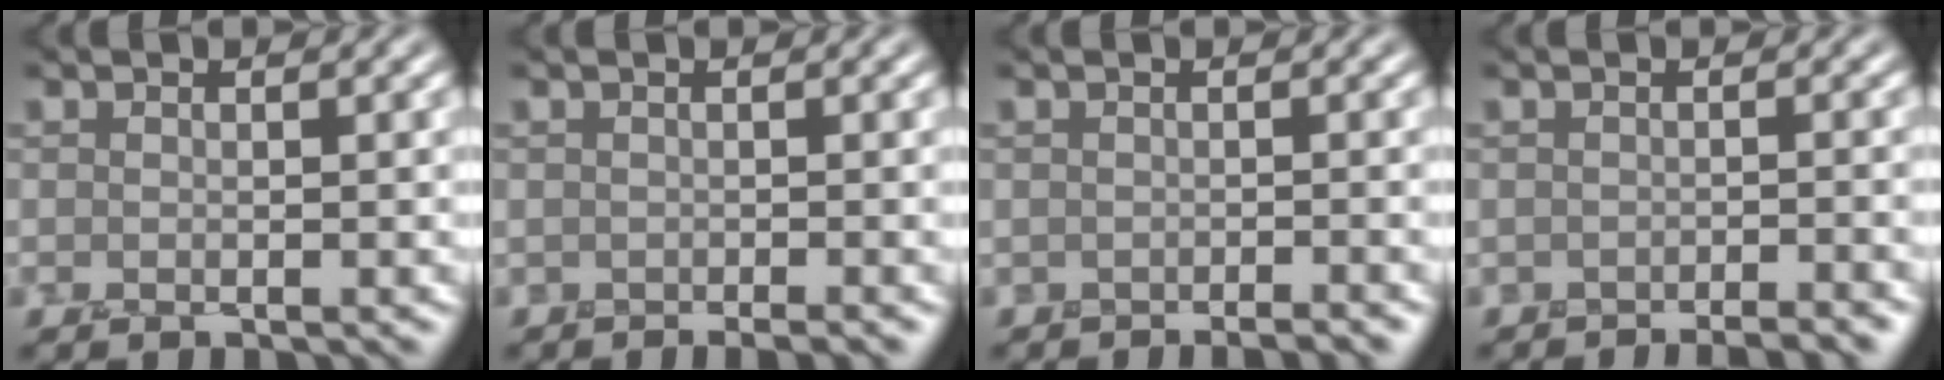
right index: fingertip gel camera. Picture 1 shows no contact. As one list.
[{"total": 0.7, "force": [-0.6, 0.0, 0.4], "torque": [0.013, 0.003, -0.007]}, {"total": 1.2, "force": [-1.2, 0.0, 0.4], "torque": [0.019, 0.010, -0.013]}, {"total": 2.9, "force": [-2.7, 0.4, 1.2], "torque": [0.011, 0.009, -0.029]}]